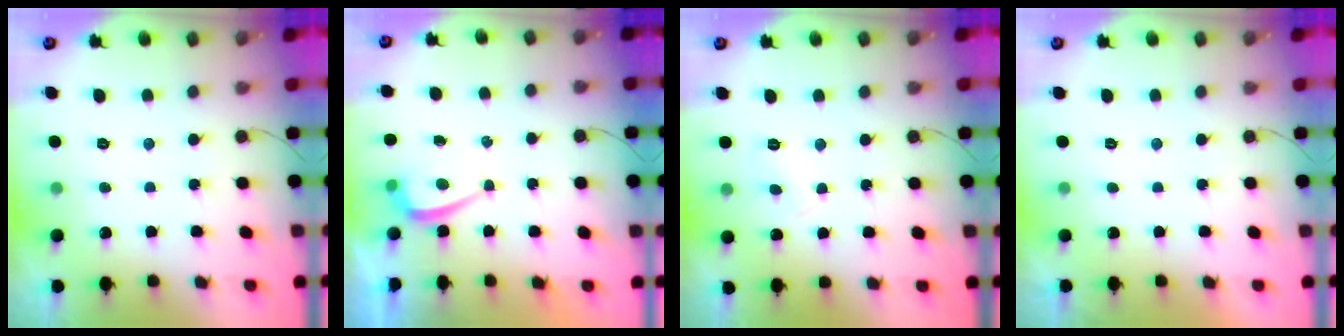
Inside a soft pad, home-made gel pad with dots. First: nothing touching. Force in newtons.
{"total": 1.8, "press": 1.7, "slide": 0.6}
{"total": 4.8, "press": 4.8, "slide": 0.5}
{"total": 2.3, "press": 2.3, "slide": 0.3}